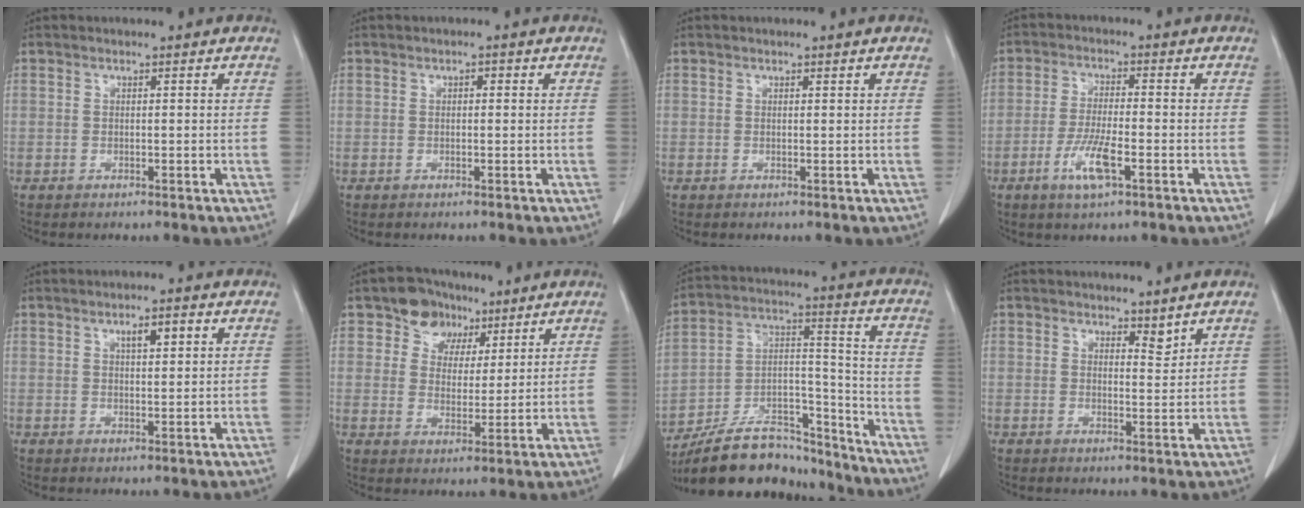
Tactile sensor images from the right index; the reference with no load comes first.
{"total": 1.1, "force": [0.3, 0.7, 0.9], "torque": [-0.017, 0.009, 0.003]}
{"total": 0.0}
{"total": 7.0, "force": [-3.1, 1.5, 6.1], "torque": [-0.124, -0.007, -0.054]}
{"total": 3.6, "force": [1.6, 1.3, 3.0], "torque": [-0.055, 0.004, 0.028]}
{"total": 8.1, "force": [4.6, 6.3, 2.2], "torque": [-0.035, 0.028, 0.082]}
{"total": 21.4, "force": [-18.9, 6.8, 7.6], "torque": [-0.154, 0.027, -0.310]}
{"total": 2.6, "force": [2.1, 1.2, 1.0], "torque": [-0.017, -0.006, 0.038]}